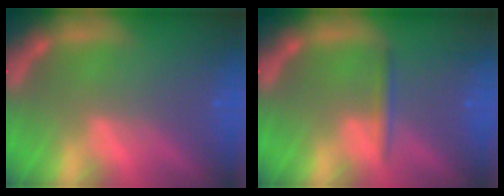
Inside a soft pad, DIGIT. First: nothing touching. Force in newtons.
{"total": 1.4}